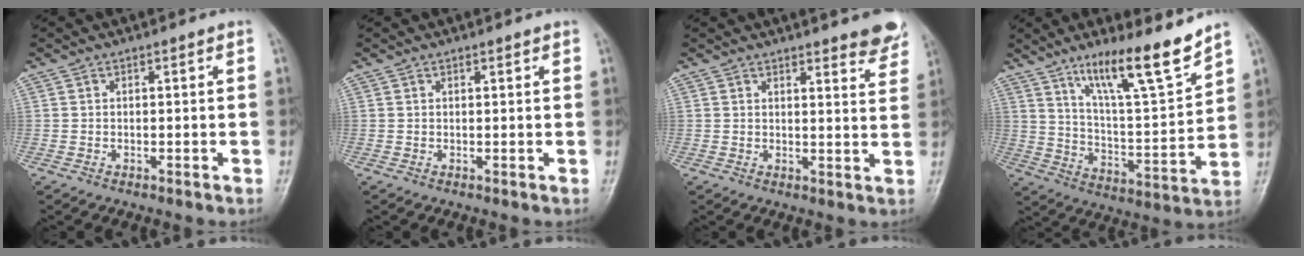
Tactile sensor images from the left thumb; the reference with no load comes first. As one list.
[{"total": 0.5, "force": [0.5, 0.1, 0.2], "torque": [-0.005, -0.003, 0.006]}, {"total": 7.3, "force": [6.0, 1.6, 3.9], "torque": [-0.023, -0.033, 0.061]}, {"total": 15.4, "force": [11.1, 2.2, 10.4], "torque": [-0.157, -0.074, 0.196]}]